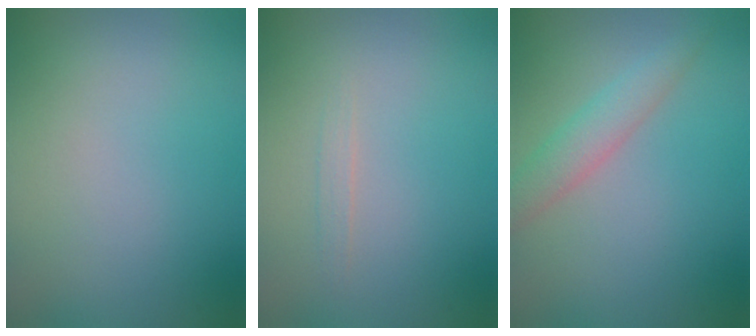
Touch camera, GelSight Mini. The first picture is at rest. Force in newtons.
{"total": 0.6, "press": 0.6, "slide": 0.0}
{"total": 2.7, "press": 2.7, "slide": 0.1}